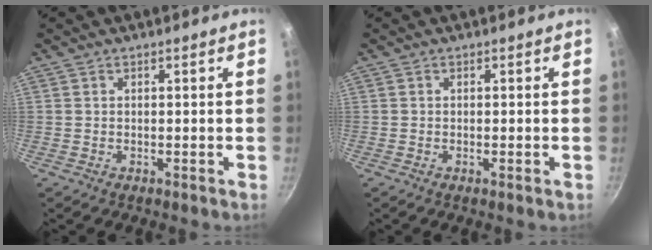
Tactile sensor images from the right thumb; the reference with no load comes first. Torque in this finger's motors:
{"motor_torque": [-0.21, -0.03, -0.48, 0.04, 0.00]}